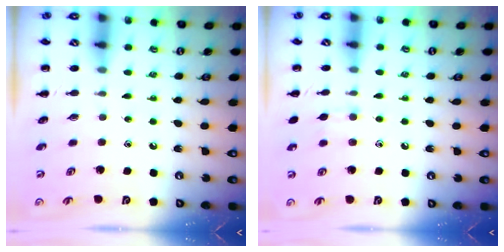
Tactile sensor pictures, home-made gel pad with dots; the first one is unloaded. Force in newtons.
{"total": 5.8, "press": 5.3, "slide": 2.2}